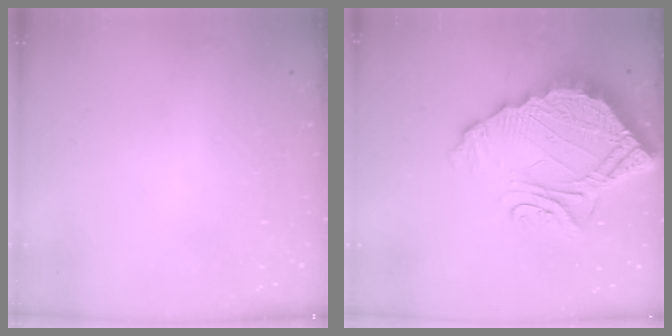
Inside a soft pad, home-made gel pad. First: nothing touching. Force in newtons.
{"total": 17.1, "press": 17.0, "slide": 1.5}